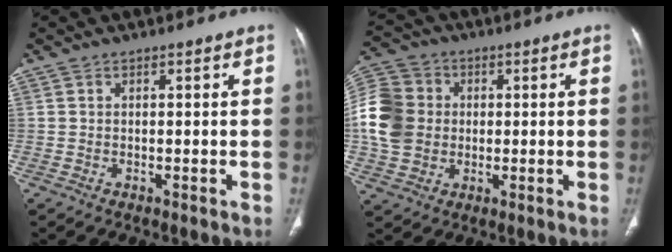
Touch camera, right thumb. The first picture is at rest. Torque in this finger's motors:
{"motor_torque": [1.25, 1.22, 0.07, -0.12, 0.32]}